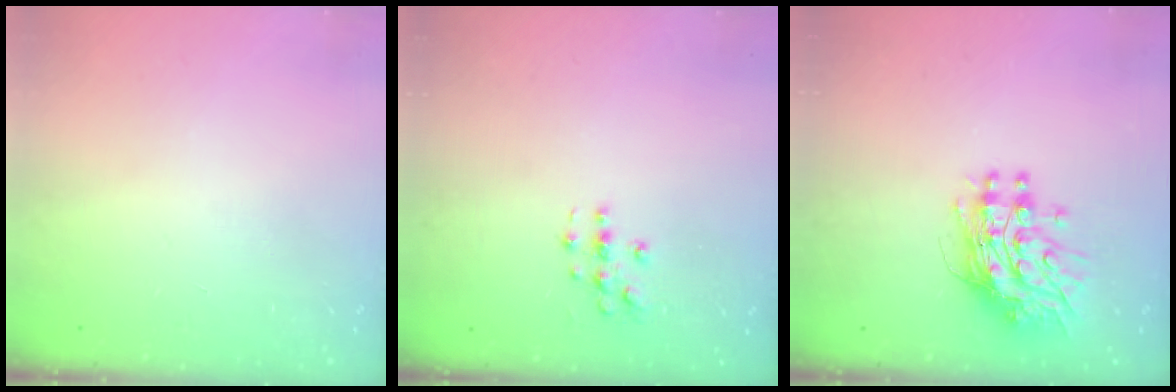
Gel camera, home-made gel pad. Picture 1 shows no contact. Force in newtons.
{"total": 3.1, "press": 3.0, "slide": 0.3}
{"total": 11.4, "press": 11.3, "slide": 1.0}